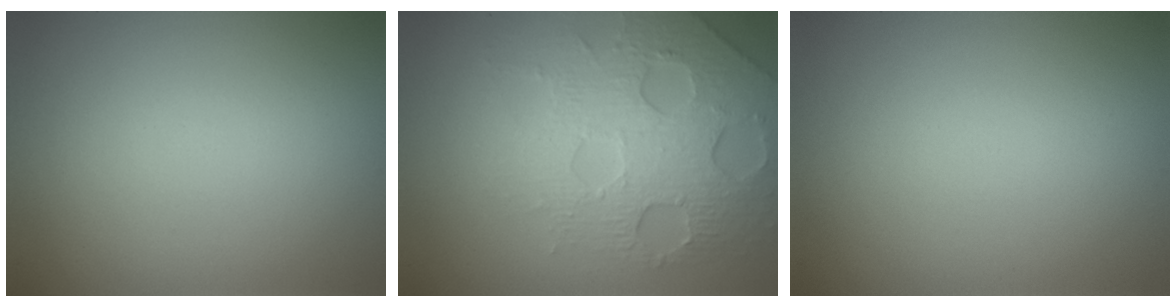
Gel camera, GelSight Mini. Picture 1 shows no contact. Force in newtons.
{"total": 6.9, "press": 4.9, "slide": 4.9}
{"total": 0.0}